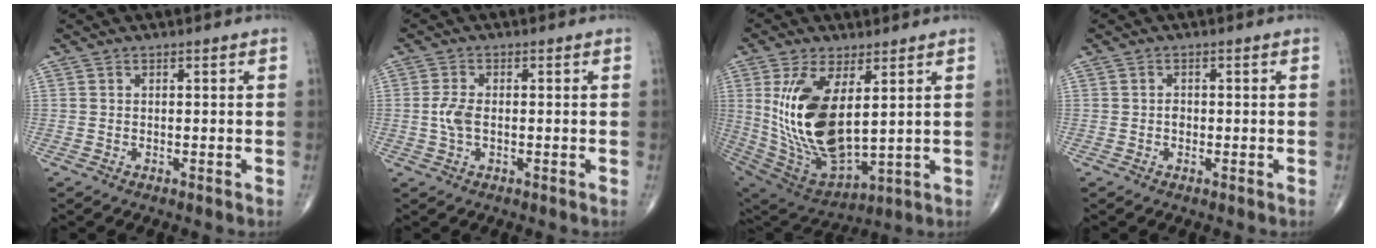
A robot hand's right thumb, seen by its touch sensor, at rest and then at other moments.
{"total": 3.4, "force": [-0.3, 1.8, 2.9], "torque": [-0.069, 0.004, -0.008]}
{"total": 19.4, "force": [3.7, 9.2, 16.7], "torque": [-0.329, -0.027, 0.092]}
{"total": 1.0, "force": [-0.2, 0.8, 0.6], "torque": [-0.003, 0.004, -0.005]}